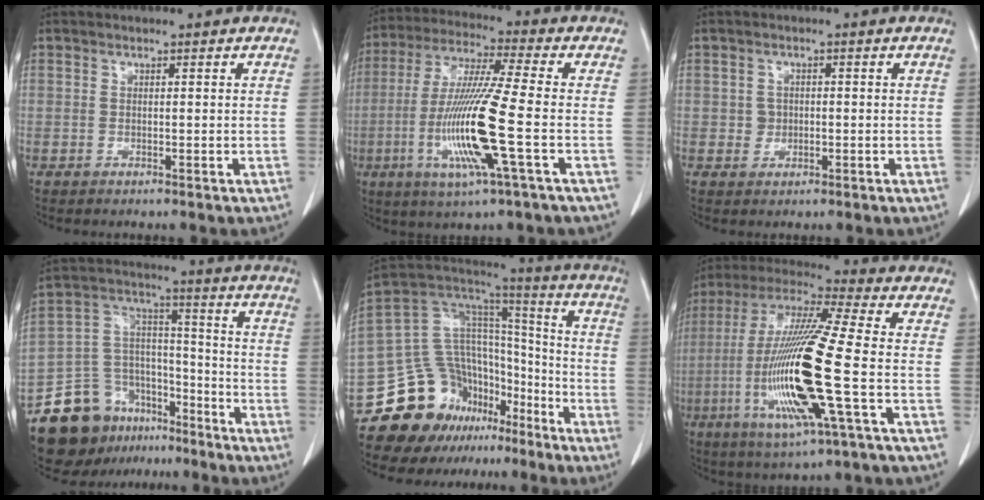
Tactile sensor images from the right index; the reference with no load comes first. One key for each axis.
{"total": 15.1, "fx": -3.7, "fy": -0.3, "fz": 14.7, "tx": -0.306, "ty": -0.016, "tz": -0.079}
{"total": 2.0, "fx": 0.0, "fy": 1.8, "fz": 0.7, "tx": -0.009, "ty": 0.003, "tz": 0.001}
{"total": 16.0, "fx": -11.6, "fy": 9.7, "fz": 5.1, "tx": -0.093, "ty": 0.068, "tz": -0.196}
{"total": 19.3, "fx": -13.4, "fy": 12.1, "fz": 6.7, "tx": -0.116, "ty": 0.092, "tz": -0.220}
{"total": 20.1, "fx": -4.1, "fy": 0.7, "fz": 19.6, "tx": -0.417, "ty": -0.016, "tz": -0.083}